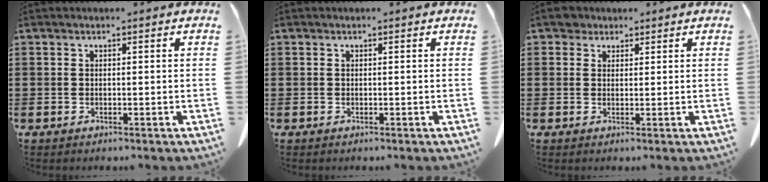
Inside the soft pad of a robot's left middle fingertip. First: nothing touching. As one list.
[{"total": 0.0}, {"total": 2.2, "force": [1.8, 1.3, 0.2], "torque": [-0.012, 0.008, 0.035]}]